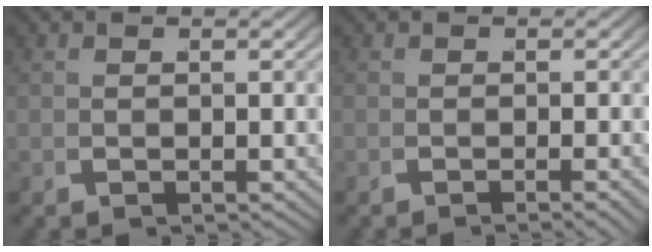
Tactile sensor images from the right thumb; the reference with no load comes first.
{"total": 1.5, "force": [-1.3, 0.0, 0.7], "torque": [0.001, 0.002, -0.024]}